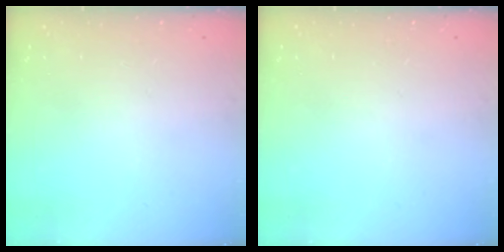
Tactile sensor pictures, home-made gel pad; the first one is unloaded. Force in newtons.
{"total": 0.0}